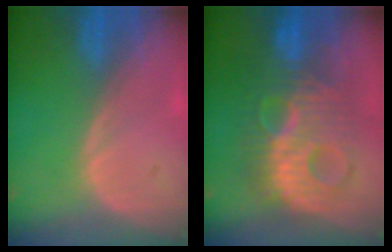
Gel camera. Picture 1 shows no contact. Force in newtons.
{"total": 10.9, "press": 10.9, "slide": 0.5}